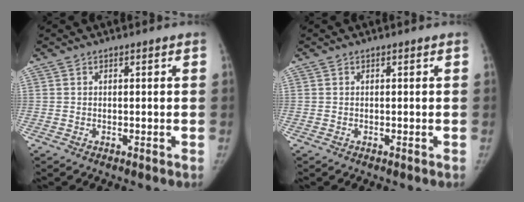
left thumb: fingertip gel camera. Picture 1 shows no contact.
{"total": 0.0}